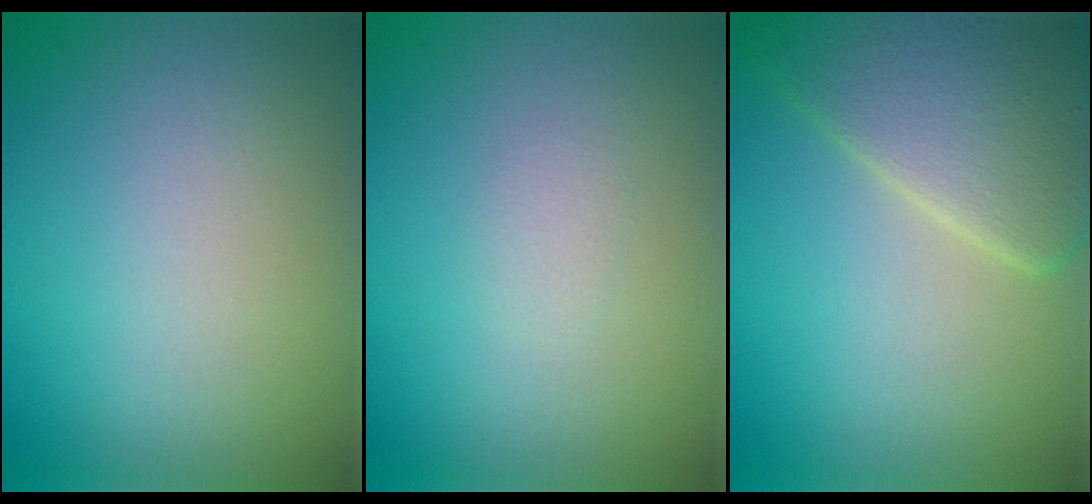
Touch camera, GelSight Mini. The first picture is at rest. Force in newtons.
{"total": 0.6, "press": 0.6, "slide": 0.1}
{"total": 6.0, "press": 6.0, "slide": 0.3}